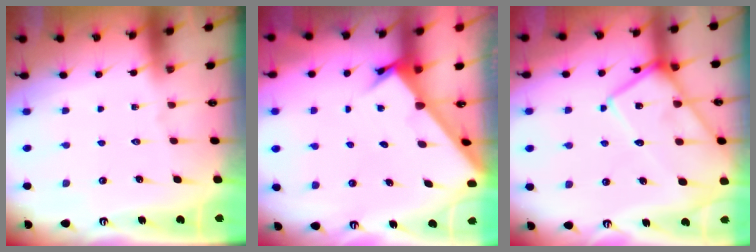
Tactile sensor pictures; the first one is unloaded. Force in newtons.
{"total": 2.5, "press": 2.5, "slide": 0.3}
{"total": 17.1, "press": 17.0, "slide": 1.3}